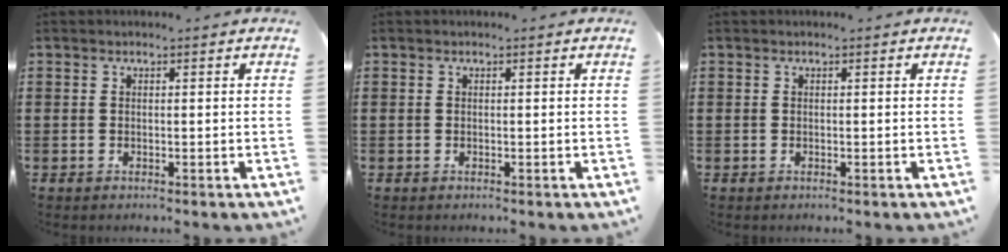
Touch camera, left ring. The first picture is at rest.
{"total": 0.0}
{"total": 0.0}